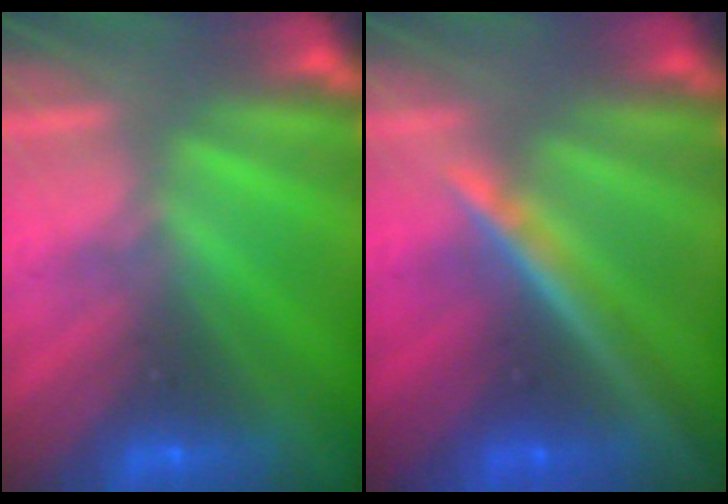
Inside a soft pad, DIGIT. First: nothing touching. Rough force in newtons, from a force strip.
{"total": 4.6}